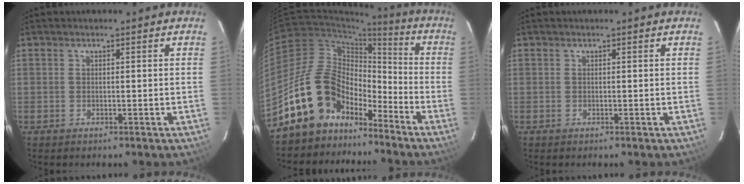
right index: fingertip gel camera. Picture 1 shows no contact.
{"total": 14.9, "force": [-11.0, 8.7, 5.3], "torque": [-0.106, 0.033, -0.185]}
{"total": 0.0}